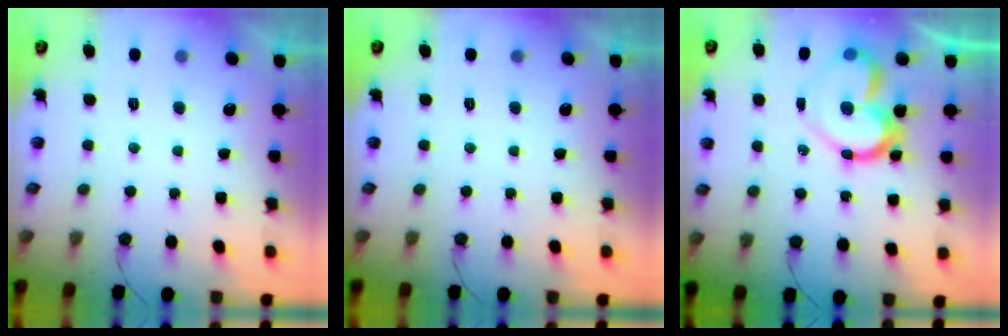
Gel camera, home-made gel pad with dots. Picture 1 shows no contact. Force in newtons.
{"total": 0.0}
{"total": 14.4, "press": 14.4, "slide": 1.2}